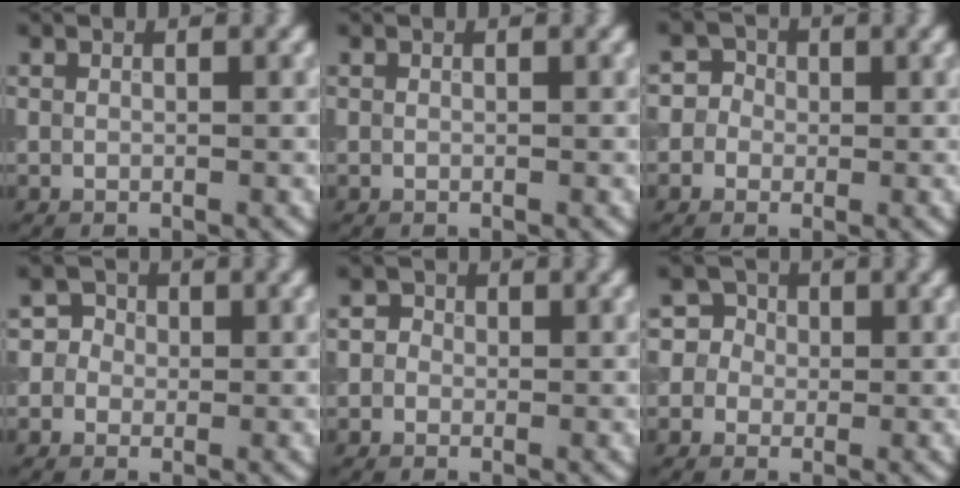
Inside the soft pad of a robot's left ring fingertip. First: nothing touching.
{"total": 0.0}
{"total": 2.8, "force": [-0.2, 2.7, 0.7], "torque": [0.021, 0.014, -0.024]}
{"total": 3.0, "force": [0.1, 2.9, 0.8], "torque": [0.014, 0.016, -0.013]}
{"total": 1.7, "force": [0.0, 1.5, 0.7], "torque": [0.007, 0.009, -0.016]}
{"total": 4.3, "force": [0.6, 4.2, 1.1], "torque": [-0.001, 0.032, -0.011]}